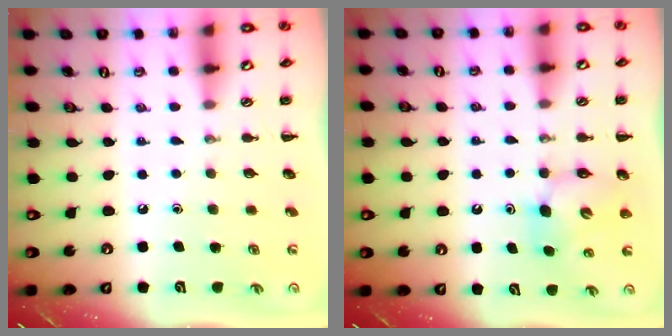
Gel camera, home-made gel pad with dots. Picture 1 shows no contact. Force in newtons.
{"total": 6.1, "press": 6.1, "slide": 0.7}